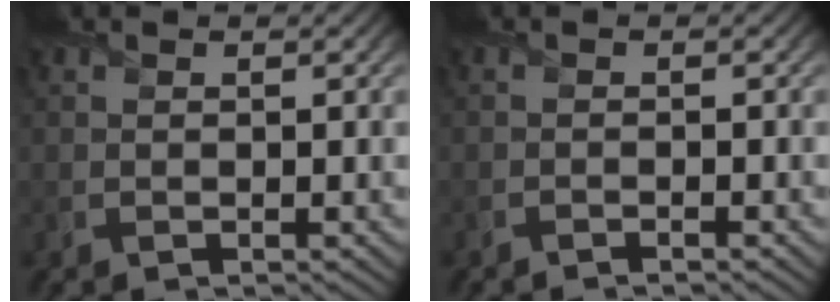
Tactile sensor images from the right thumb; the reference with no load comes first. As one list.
[{"total": 0.9, "force": [-0.8, 0.0, 0.4], "torque": [-0.006, -0.002, -0.018]}]